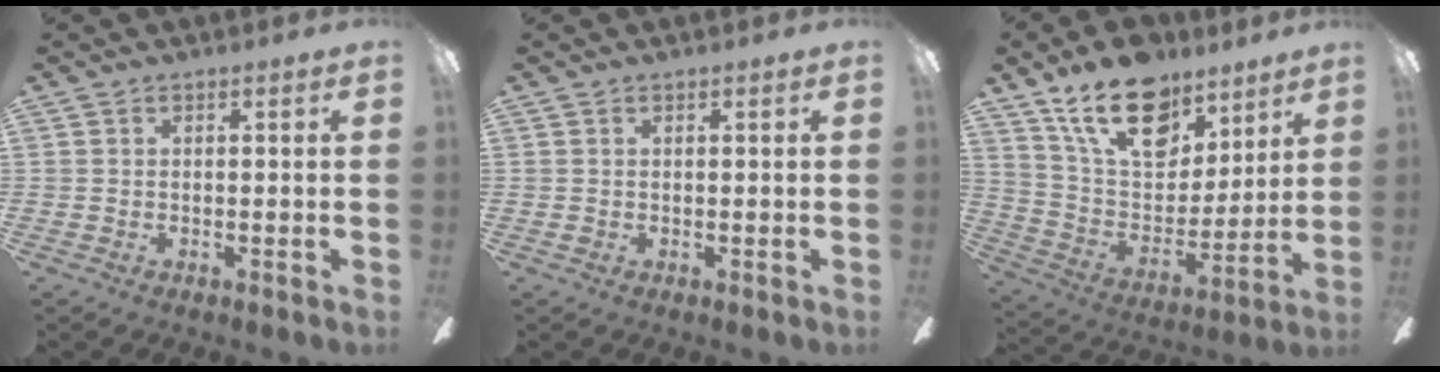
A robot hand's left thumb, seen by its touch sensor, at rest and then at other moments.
{"total": 0.0}
{"total": 20.8, "force": [13.9, 11.2, 10.8], "torque": [-0.176, -0.077, 0.250]}